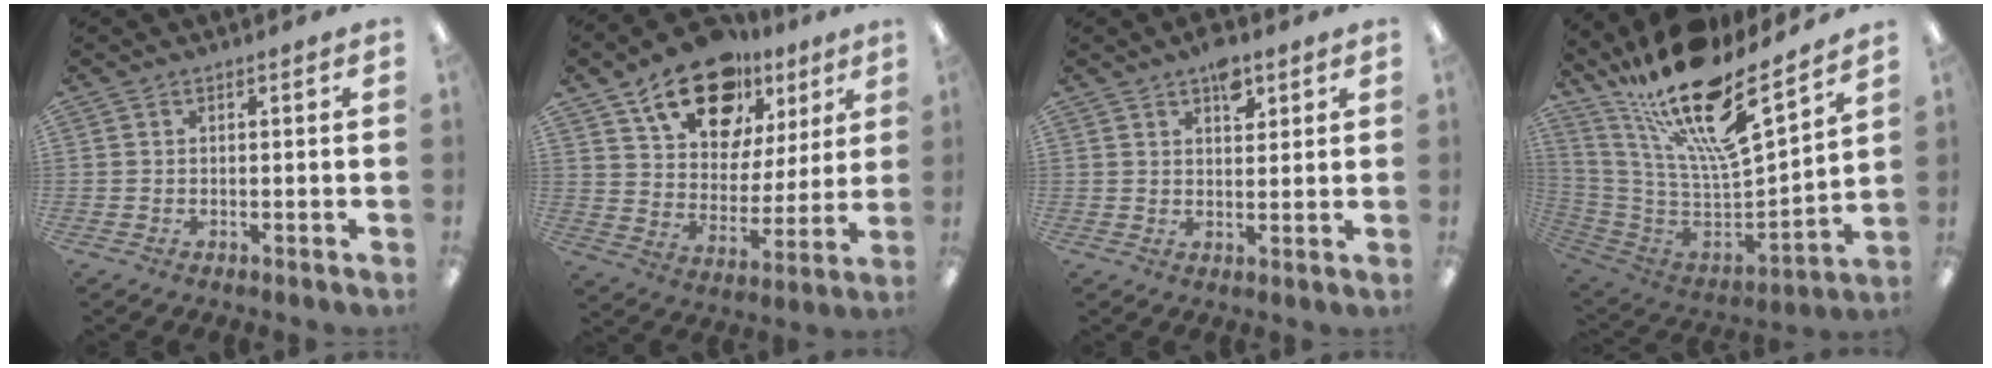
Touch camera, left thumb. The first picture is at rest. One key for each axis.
{"total": 19.1, "fx": 12.5, "fy": 11.3, "fz": 8.9, "tx": -0.141, "ty": -0.064, "tz": 0.222}
{"total": 5.7, "fx": 3.5, "fy": 3.1, "fz": 3.4, "tx": -0.034, "ty": -0.015, "tz": 0.055}
{"total": 22.6, "fx": 15.7, "fy": 6.5, "fz": 14.9, "tx": -0.245, "ty": -0.118, "tz": 0.264}